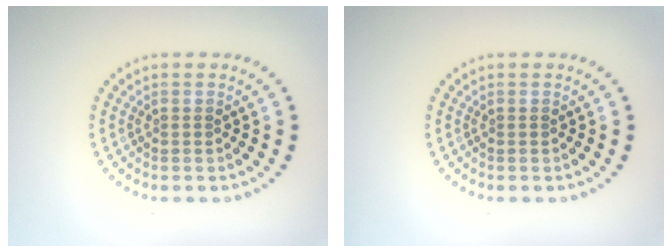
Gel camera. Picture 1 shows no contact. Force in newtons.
{"total": 0.0}